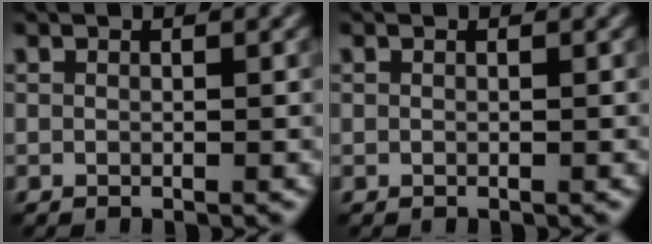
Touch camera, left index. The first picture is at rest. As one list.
[{"total": 0.0}]